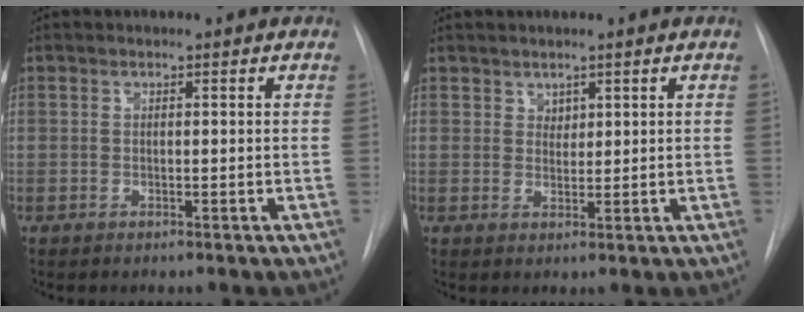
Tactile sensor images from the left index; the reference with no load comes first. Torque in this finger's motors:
{"motor_torque": [0.11, 0.25, -0.05, -0.01]}